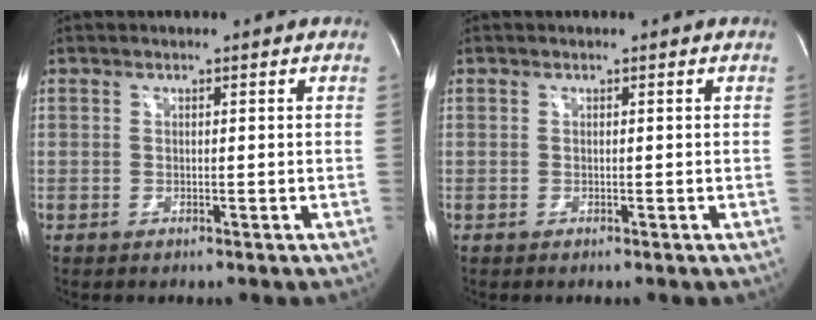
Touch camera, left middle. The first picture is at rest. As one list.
[{"total": 0.0}]